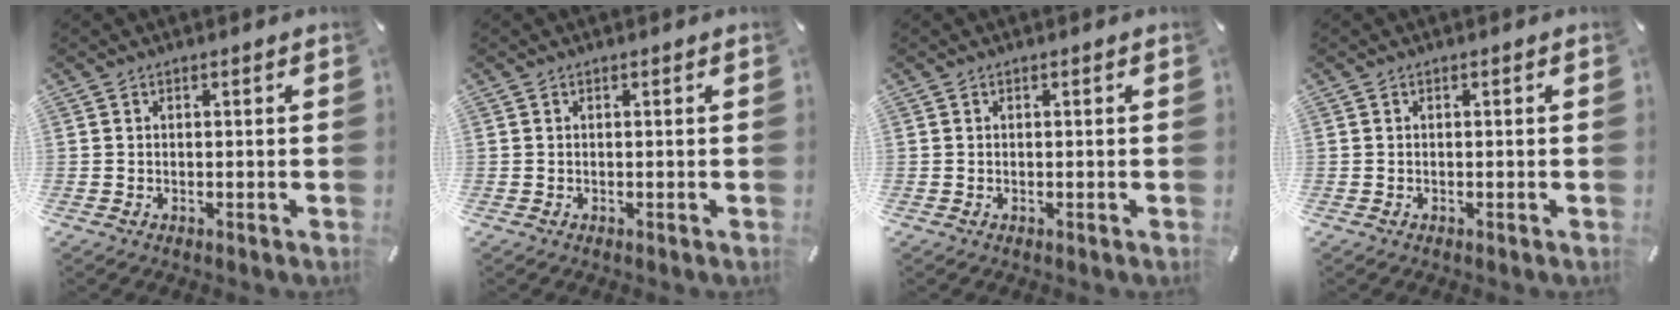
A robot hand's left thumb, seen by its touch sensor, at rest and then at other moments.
{"total": 0.0}
{"total": 0.0}
{"total": 0.0}